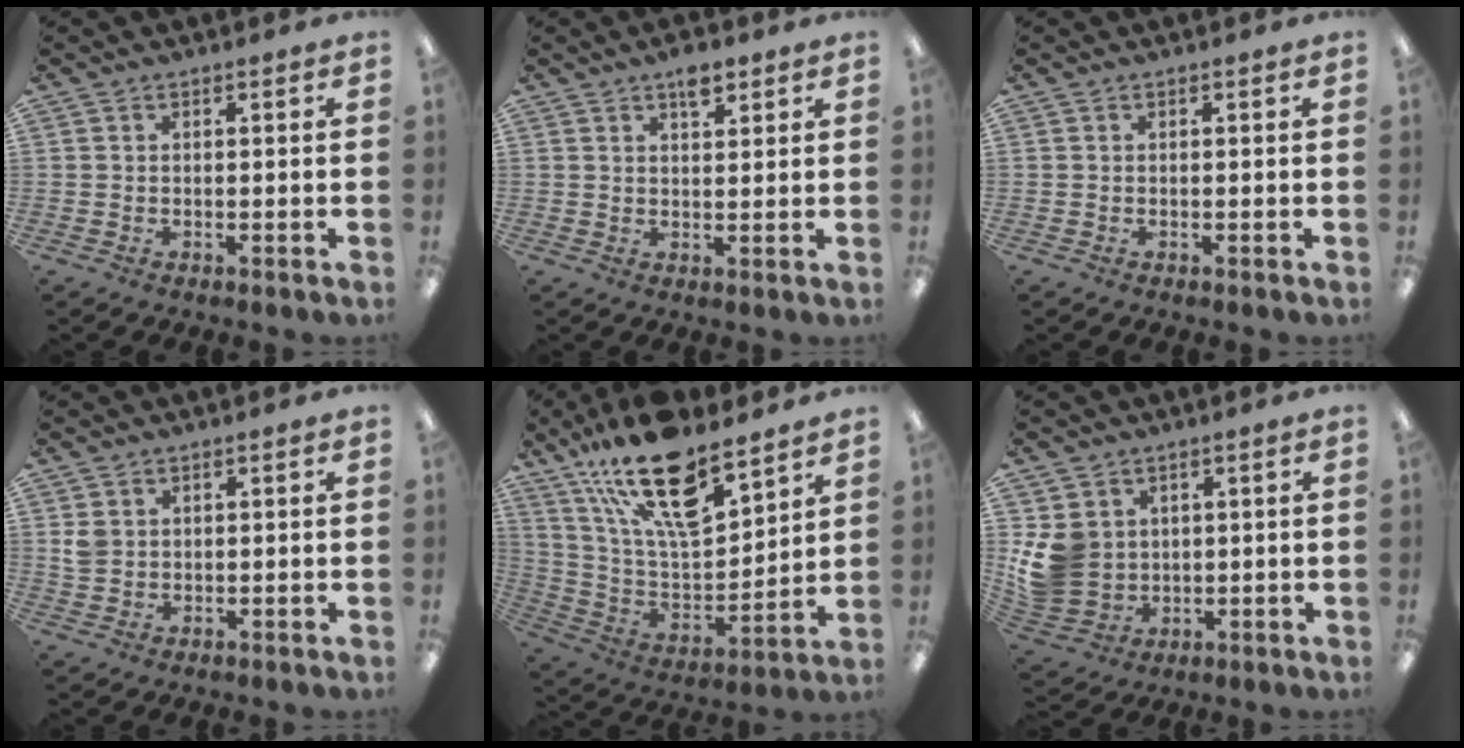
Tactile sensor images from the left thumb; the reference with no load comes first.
{"total": 4.4, "force": [2.9, 2.1, 2.6], "torque": [-0.024, -0.011, 0.046]}
{"total": 0.0}
{"total": 2.9, "force": [1.2, 2.3, 1.2], "torque": [-0.019, 0.001, 0.021]}
{"total": 22.5, "force": [15.8, 8.0, 13.8], "torque": [-0.257, -0.094, 0.273]}
{"total": 9.1, "force": [2.1, 8.2, 3.4], "torque": [-0.090, -0.005, 0.047]}